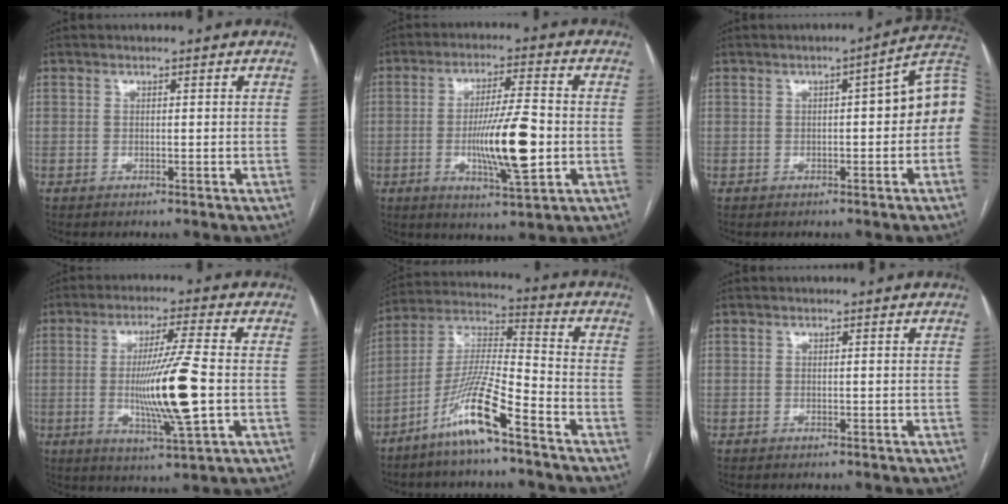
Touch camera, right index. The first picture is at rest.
{"total": 11.7, "force": [-2.0, 1.2, 11.5], "torque": [-0.198, -0.009, -0.035]}
{"total": 8.9, "force": [0.3, 1.7, 8.7], "torque": [-0.107, 0.033, -0.002]}
{"total": 12.7, "force": [-1.4, -0.2, 12.6], "torque": [-0.231, -0.015, -0.027]}
{"total": 12.0, "force": [-7.3, 0.4, 9.4], "torque": [-0.192, -0.011, -0.149]}
{"total": 0.0}